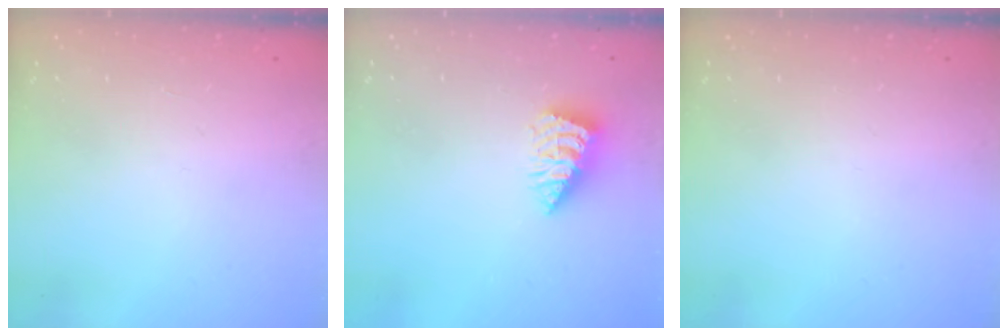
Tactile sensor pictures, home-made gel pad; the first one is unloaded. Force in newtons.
{"total": 2.6, "press": 2.6, "slide": 0.1}
{"total": 0.0}